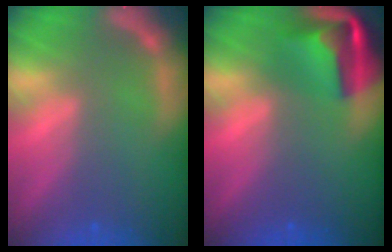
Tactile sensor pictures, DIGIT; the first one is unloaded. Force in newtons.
{"total": 7.4}